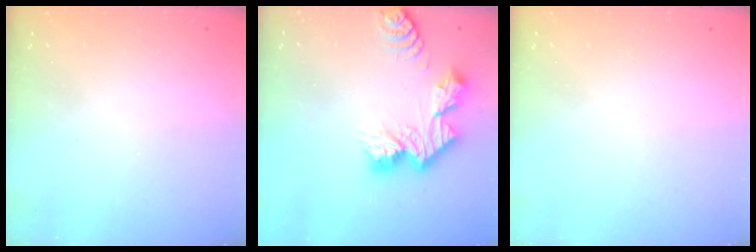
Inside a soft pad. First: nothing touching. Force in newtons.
{"total": 12.8, "press": 12.7, "slide": 1.1}
{"total": 0.0}